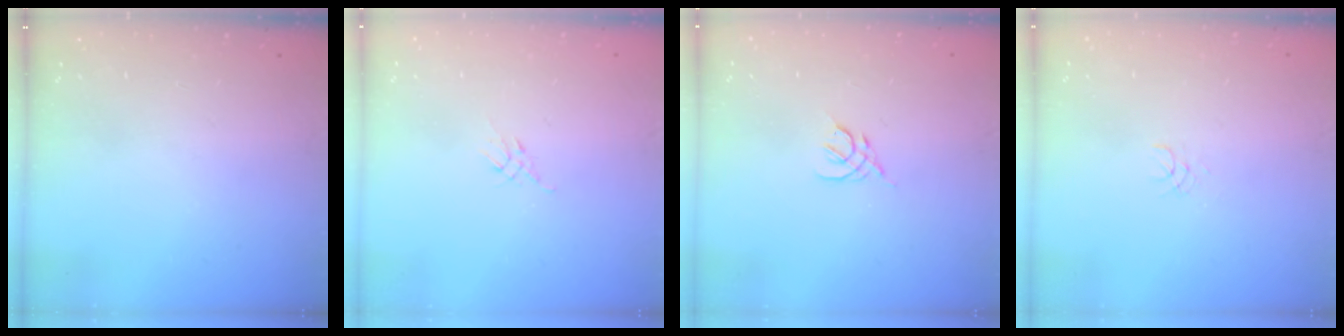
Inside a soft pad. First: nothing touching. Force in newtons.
{"total": 2.6, "press": 2.5, "slide": 0.7}
{"total": 2.2, "press": 2.1, "slide": 0.6}
{"total": 1.1, "press": 1.1, "slide": 0.1}